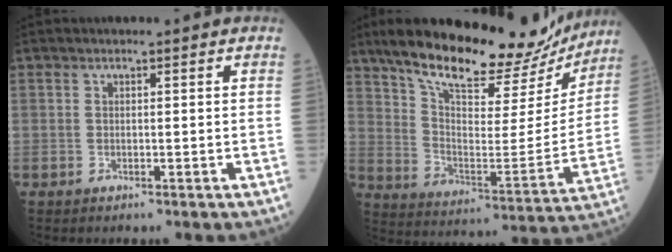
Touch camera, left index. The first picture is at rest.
{"total": 25.9, "force": [21.9, 7.5, 11.6], "torque": [-0.186, -0.008, 0.310]}